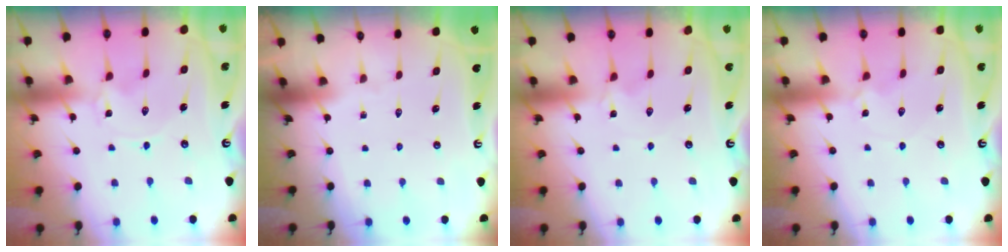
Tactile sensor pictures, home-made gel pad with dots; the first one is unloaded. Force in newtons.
{"total": 0.0}
{"total": 0.0}
{"total": 2.6, "press": 2.6, "slide": 0.5}